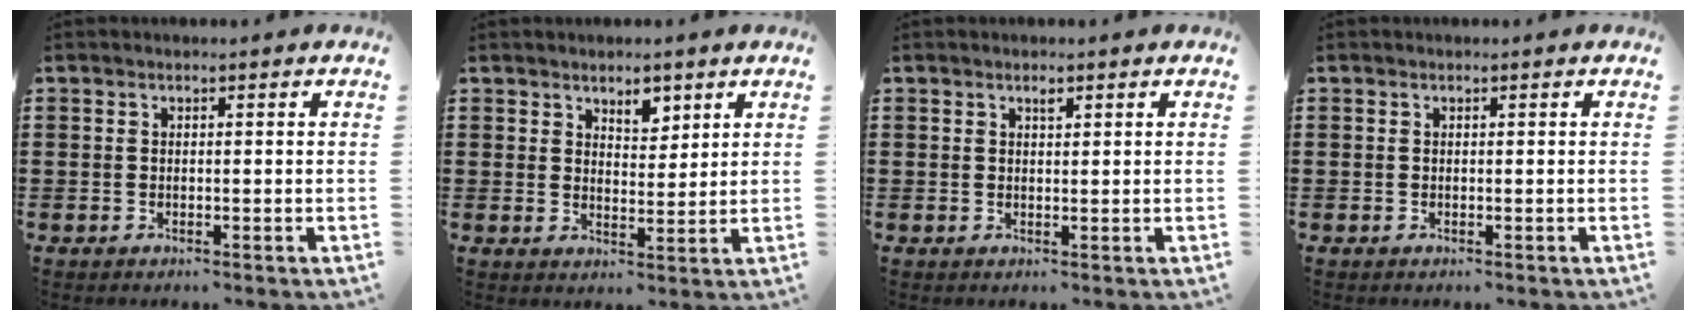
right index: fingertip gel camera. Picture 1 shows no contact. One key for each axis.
{"total": 3.6, "fx": 2.7, "fy": 1.8, "fz": 1.4, "tx": -0.020, "ty": 0.002, "tz": 0.047}
{"total": 0.9, "fx": 0.6, "fy": 0.3, "fz": 0.6, "tx": -0.012, "ty": 0.001, "tz": 0.010}
{"total": 0.0}